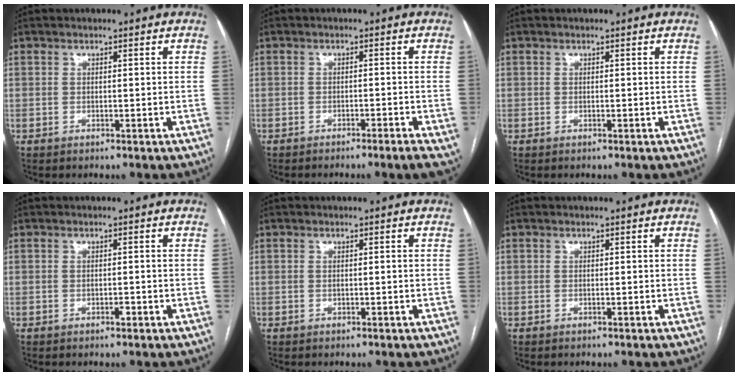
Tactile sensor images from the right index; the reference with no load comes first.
{"total": 4.6, "force": [-2.8, 0.4, 3.6], "torque": [-0.036, -0.006, -0.039]}
{"total": 0.0}
{"total": 0.9, "force": [-0.4, 0.2, 0.7], "torque": [-0.014, 0.000, -0.005]}
{"total": 0.7, "force": [0.0, 0.0, 0.7], "torque": [-0.014, 0.000, 0.003]}
{"total": 0.0}